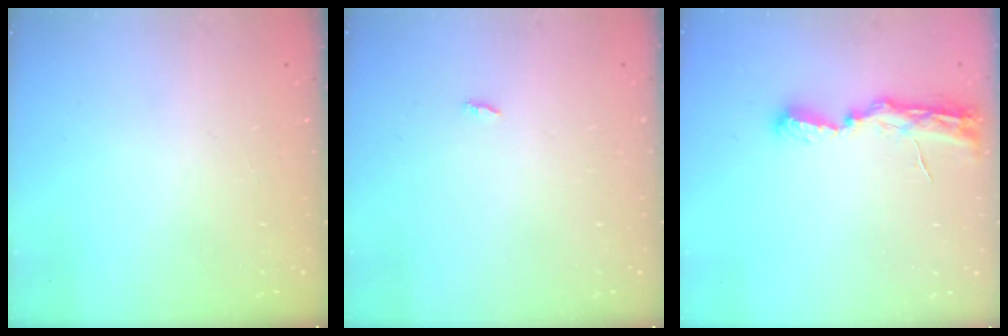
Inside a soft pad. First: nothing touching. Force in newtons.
{"total": 1.8, "press": 1.8, "slide": 0.2}
{"total": 8.0, "press": 8.0, "slide": 0.8}